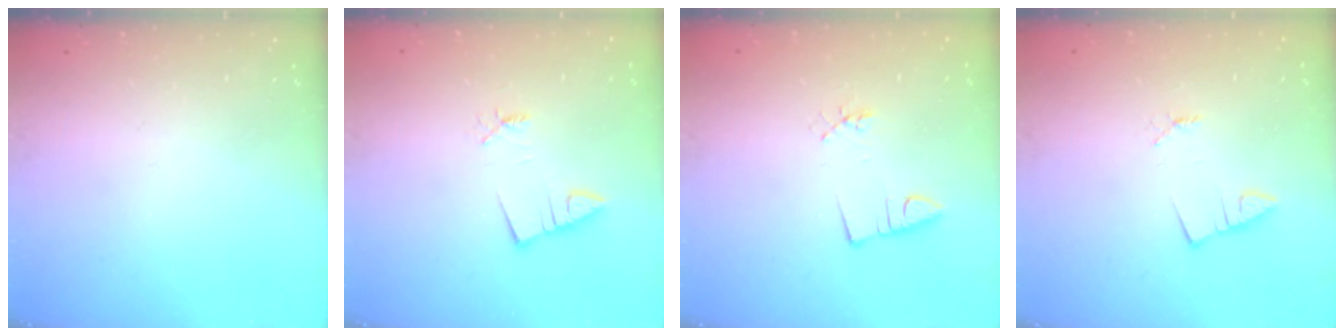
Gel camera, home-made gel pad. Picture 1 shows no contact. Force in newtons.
{"total": 2.1, "press": 2.1, "slide": 0.2}
{"total": 2.6, "press": 0.8, "slide": 2.4}
{"total": 1.4, "press": 1.4, "slide": 0.1}